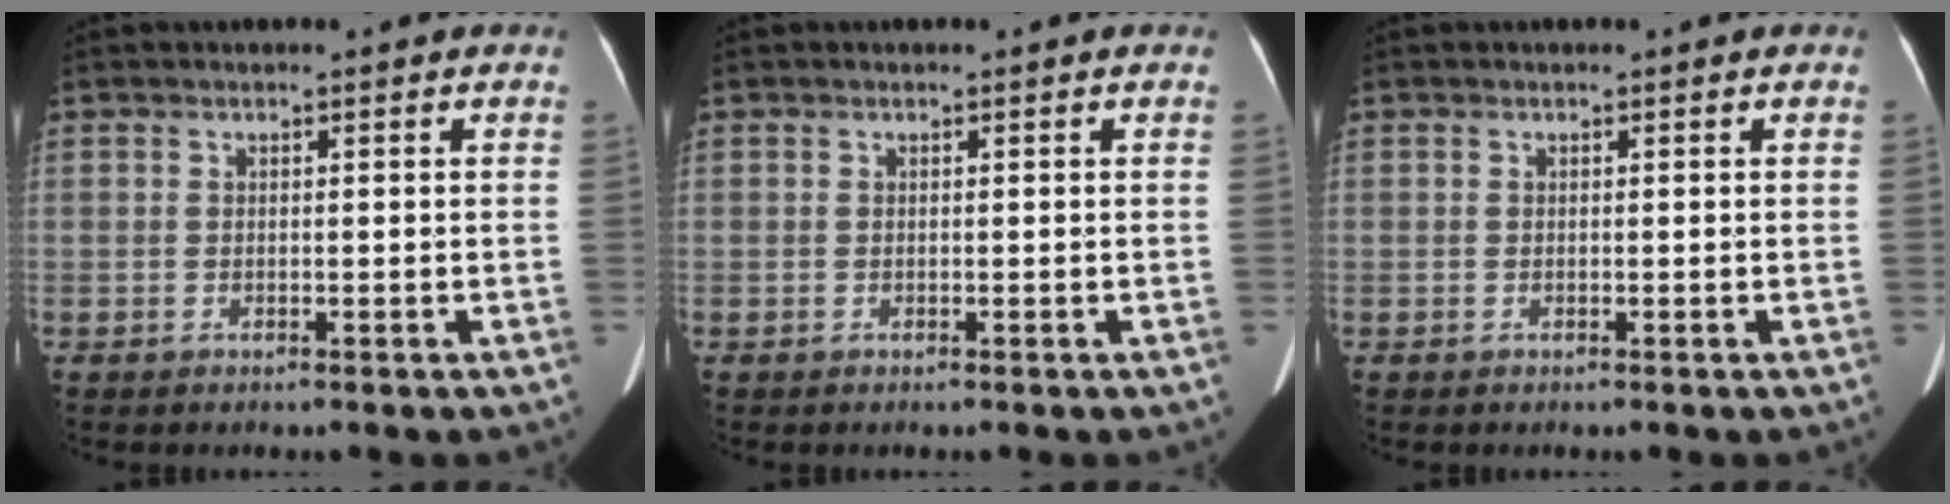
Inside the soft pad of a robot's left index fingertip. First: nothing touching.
{"total": 0.0}
{"total": 0.0}